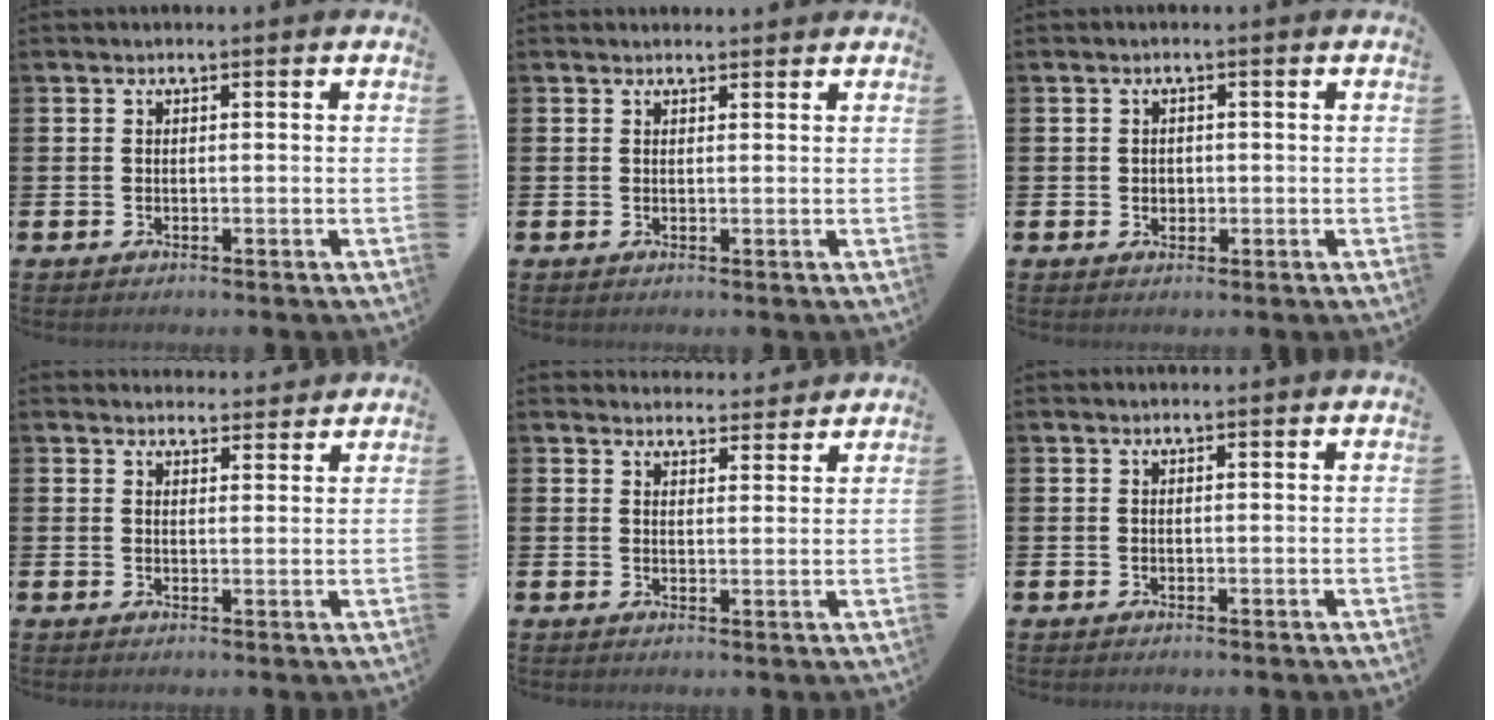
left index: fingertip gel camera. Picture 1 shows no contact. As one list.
[{"total": 1.0, "force": [0.9, 0.2, 0.1], "torque": [0.009, -0.001, 0.015]}, {"total": 1.3, "force": [0.3, 1.2, 0.4], "torque": [0.004, 0.004, 0.000]}, {"total": 3.0, "force": [3.0, 0.6, -0.2], "torque": [0.005, -0.018, 0.052]}, {"total": 3.7, "force": [3.6, 0.7, -0.1], "torque": [0.003, -0.021, 0.065]}, {"total": 0.0}]